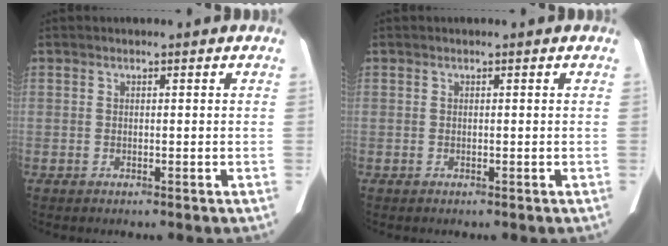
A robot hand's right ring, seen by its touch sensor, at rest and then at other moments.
{"total": 0.0}